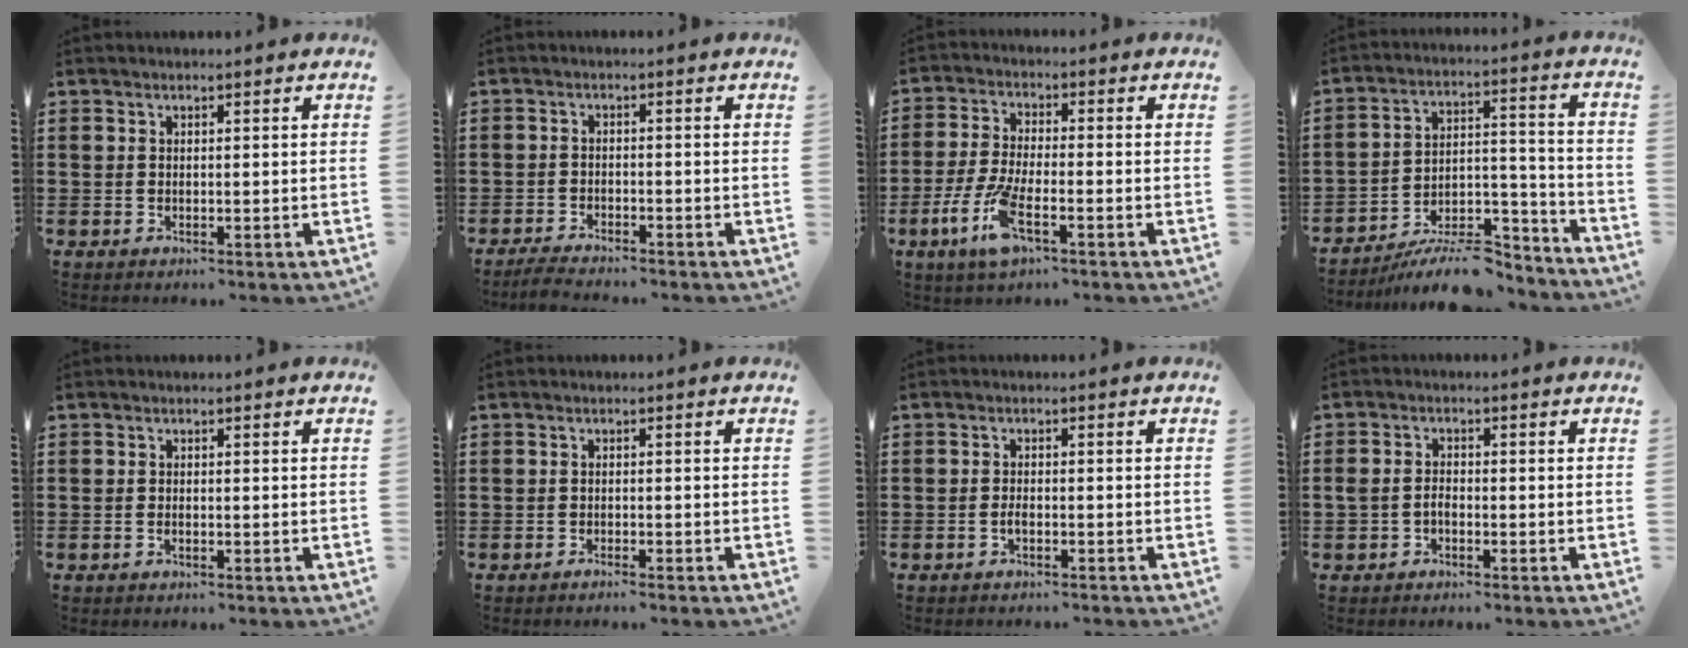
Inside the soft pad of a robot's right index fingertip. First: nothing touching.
{"total": 2.5, "force": [-2.5, 0.0, 0.2], "torque": [-0.008, -0.001, -0.050]}
{"total": 7.7, "force": [-3.9, 1.9, 6.4], "torque": [-0.151, -0.019, -0.073]}
{"total": 10.0, "force": [-8.7, 2.7, 4.1], "torque": [-0.045, 0.035, -0.157]}
{"total": 0.6, "force": [-0.3, 0.2, 0.5], "torque": [-0.011, -0.005, -0.005]}
{"total": 0.9, "force": [-0.9, -0.2, 0.3], "torque": [-0.006, -0.003, -0.016]}
{"total": 1.5, "force": [-1.0, 0.3, 1.1], "torque": [-0.023, -0.003, -0.018]}
{"total": 1.9, "force": [-1.0, 1.2, 1.1], "torque": [-0.024, 0.003, -0.020]}